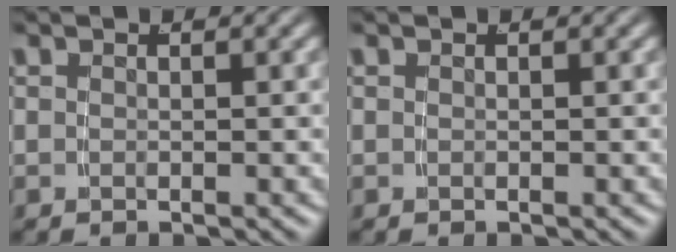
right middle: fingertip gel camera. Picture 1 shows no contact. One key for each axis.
{"total": 0.0}